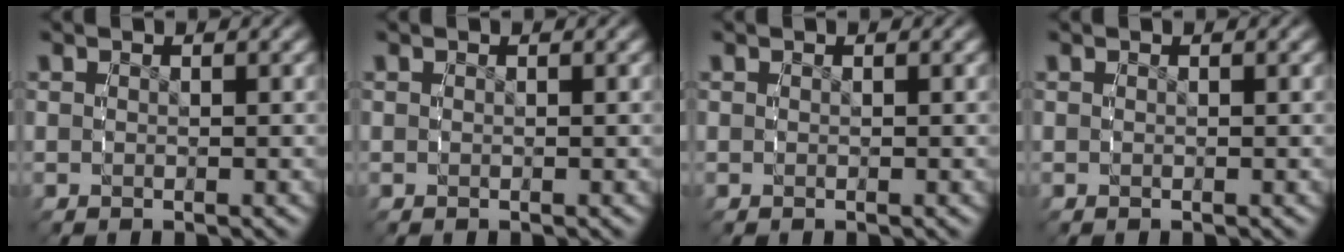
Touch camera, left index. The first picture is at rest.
{"total": 0.0}
{"total": 0.0}
{"total": 0.0}